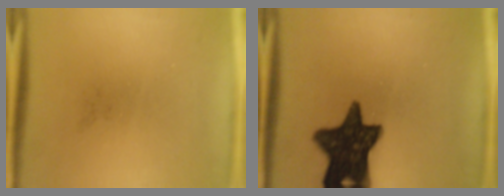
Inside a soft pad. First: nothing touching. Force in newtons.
{"total": 14.4}